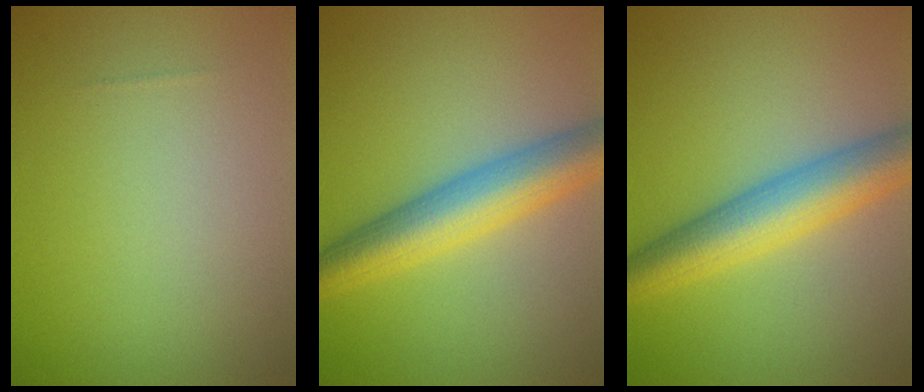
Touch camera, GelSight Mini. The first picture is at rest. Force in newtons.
{"total": 6.8, "press": 6.8, "slide": 0.2}
{"total": 6.9, "press": 6.9, "slide": 0.0}